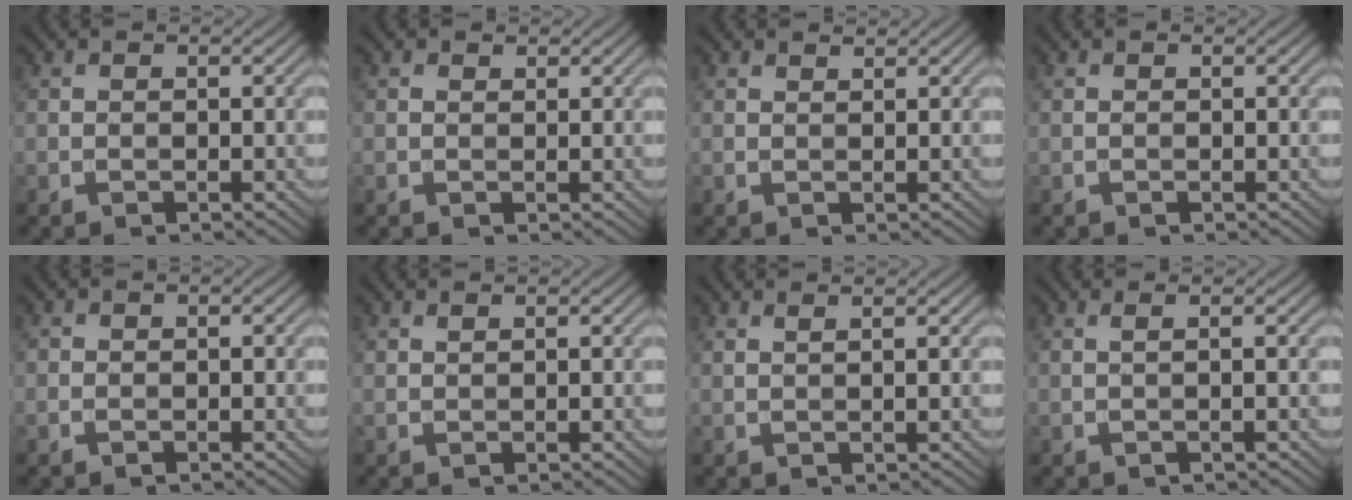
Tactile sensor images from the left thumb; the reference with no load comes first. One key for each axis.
{"total": 0.6, "fx": 0.5, "fy": 0.3, "fz": 0.2, "tx": -0.003, "ty": 0.001, "tz": 0.009}
{"total": 0.9, "fx": 0.9, "fy": 0.1, "fz": 0.3, "tx": -0.010, "ty": 0.000, "tz": 0.019}
{"total": 0.0}
{"total": 0.8, "fx": -0.2, "fy": 0.5, "fz": 0.5, "tx": -0.008, "ty": 0.000, "tz": -0.005}
{"total": 0.6, "fx": 0.5, "fy": 0.0, "fz": 0.2, "tx": -0.005, "ty": 0.002, "tz": 0.011}
{"total": 2.1, "fx": 1.3, "fy": 0.5, "fz": 1.6, "tx": -0.022, "ty": 0.003, "tz": 0.008}
{"total": 1.5, "fx": 0.4, "fy": 0.2, "fz": 1.5, "tx": -0.020, "ty": 0.003, "tz": -0.003}